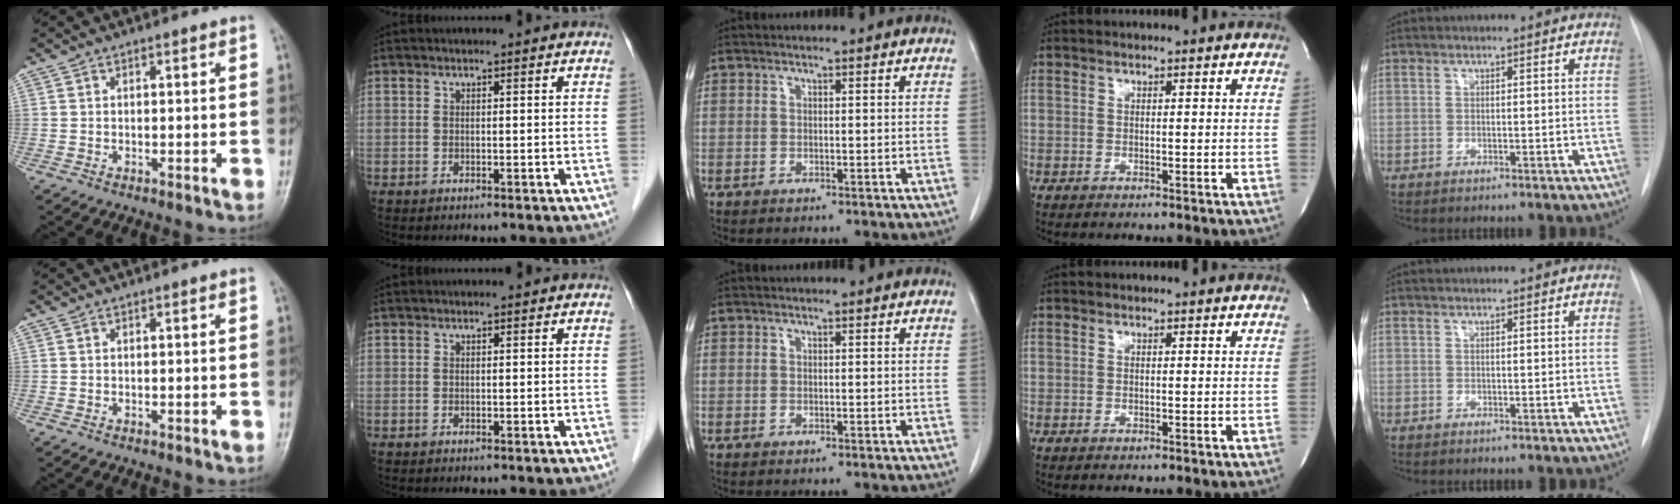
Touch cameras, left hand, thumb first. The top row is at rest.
{}